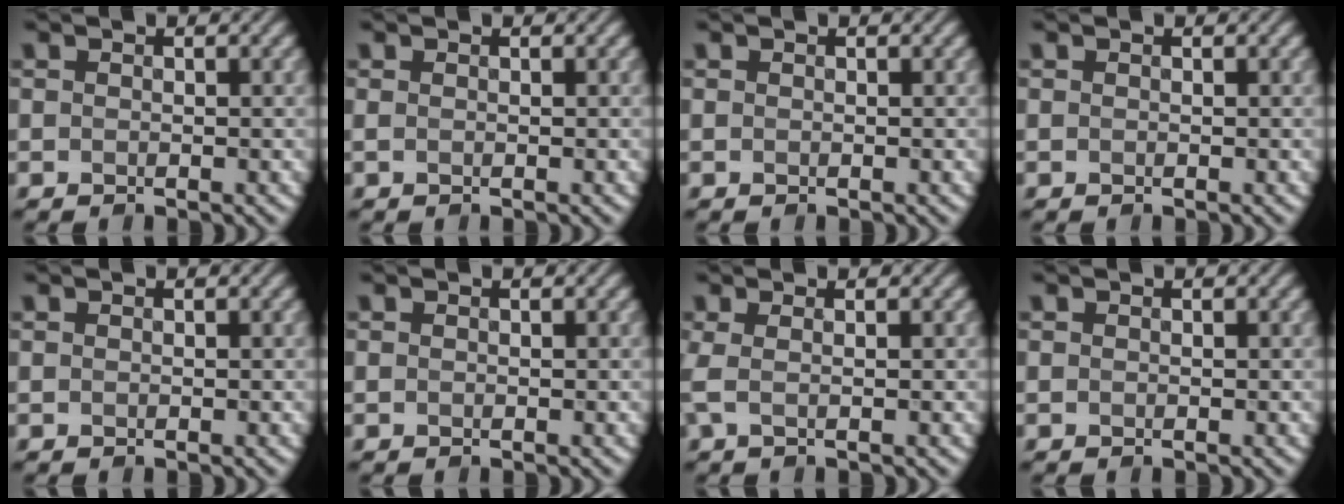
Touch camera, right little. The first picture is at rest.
{"total": 0.6, "force": [0.1, 0.2, 0.5], "torque": [-0.008, 0.001, -0.003]}
{"total": 0.0}
{"total": 0.0}
{"total": 0.0}
{"total": 0.0}
{"total": 1.8, "force": [0.2, 0.5, 1.7], "torque": [-0.032, 0.006, -0.001]}
{"total": 0.0}